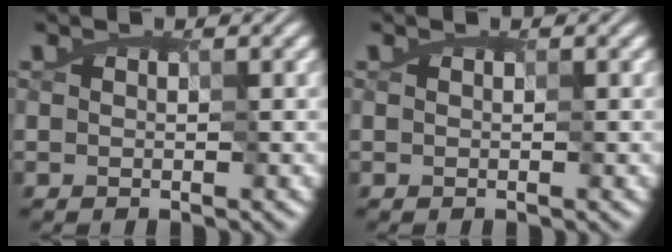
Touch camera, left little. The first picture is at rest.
{"total": 0.0}